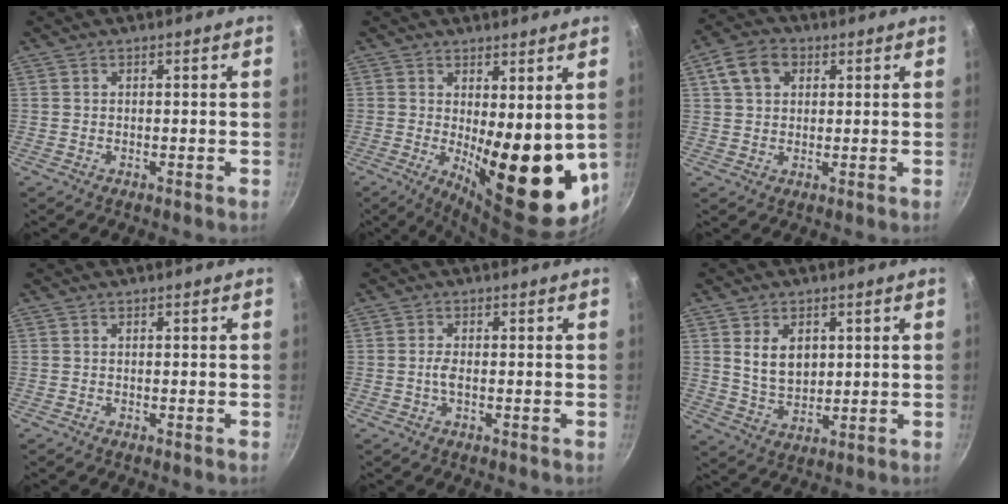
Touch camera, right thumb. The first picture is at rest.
{"total": 16.2, "force": [0.2, 6.0, 15.0], "torque": [-0.167, -0.034, 0.020]}
{"total": 7.5, "force": [2.6, 5.6, 4.3], "torque": [-0.064, 0.009, 0.039]}
{"total": 0.0}
{"total": 1.9, "force": [-0.3, 0.7, 1.7], "torque": [-0.042, 0.003, -0.010]}
{"total": 7.7, "force": [2.1, 5.3, 5.2], "torque": [-0.074, -0.018, 0.048]}